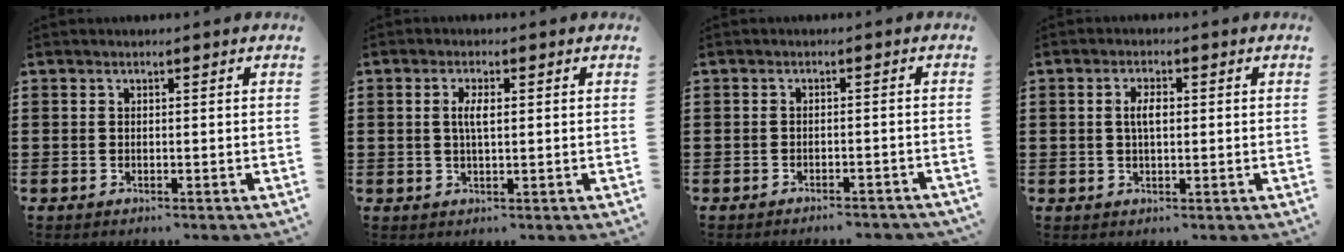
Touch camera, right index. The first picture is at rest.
{"total": 2.9, "force": [0.4, 0.9, 2.7], "torque": [-0.054, 0.003, 0.004]}
{"total": 1.8, "force": [-1.8, 0.0, 0.4], "torque": [-0.011, 0.001, -0.036]}
{"total": 3.0, "force": [0.3, 1.2, 2.8], "torque": [-0.055, 0.005, 0.003]}